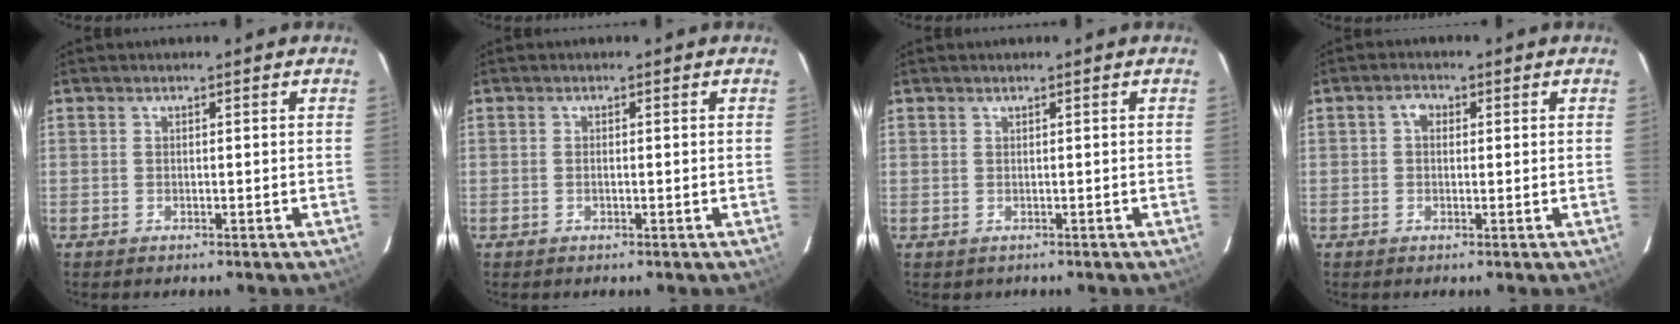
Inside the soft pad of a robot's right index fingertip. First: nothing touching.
{"total": 0.6, "force": [-0.1, 0.2, 0.6], "torque": [-0.012, 0.002, -0.003]}
{"total": 0.9, "force": [0.2, 0.9, 0.0], "torque": [0.005, 0.004, 0.006]}
{"total": 2.0, "force": [0.3, 1.6, 1.2], "torque": [-0.020, 0.010, 0.003]}